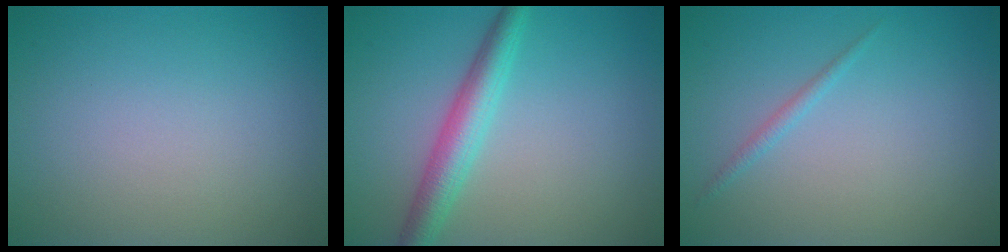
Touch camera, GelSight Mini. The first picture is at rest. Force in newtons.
{"total": 3.8, "press": 3.8, "slide": 0.2}
{"total": 0.8, "press": 0.8, "slide": 0.1}